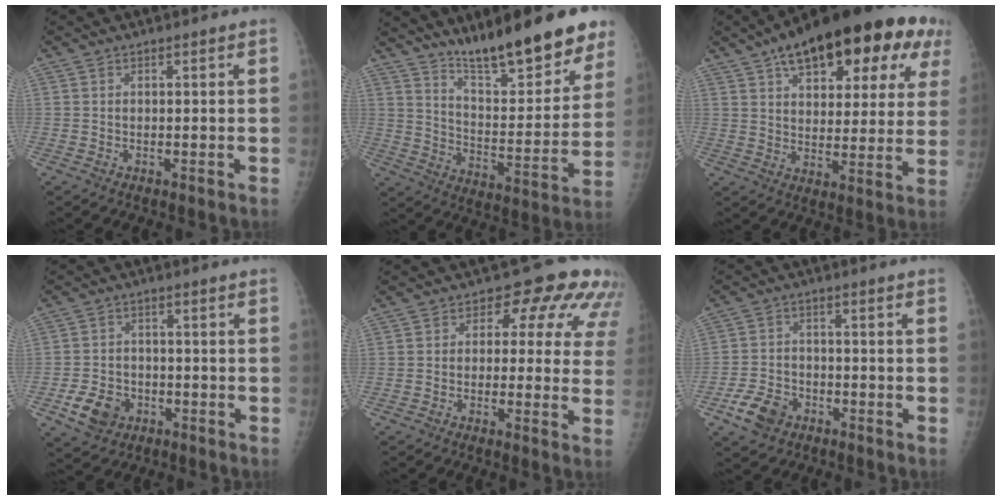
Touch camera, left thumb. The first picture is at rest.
{"total": 20.5, "force": [15.5, 5.1, 12.5], "torque": [-0.142, -0.097, 0.247]}
{"total": 25.7, "force": [13.5, 11.5, 18.6], "torque": [-0.240, 0.004, 0.191]}
{"total": 7.0, "force": [-3.2, 5.4, 3.2], "torque": [-0.043, 0.017, -0.049]}
{"total": 11.9, "force": [4.5, 7.2, 8.4], "torque": [-0.046, 0.002, 0.035]}
{"total": 6.9, "force": [-4.0, 4.7, 3.2], "torque": [-0.050, 0.020, -0.069]}